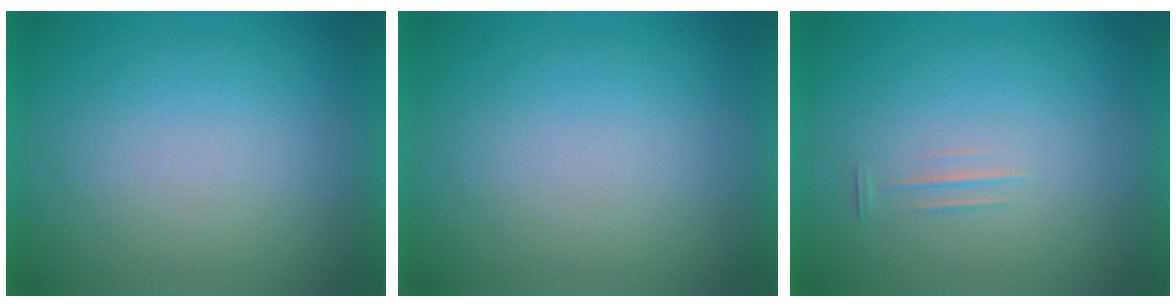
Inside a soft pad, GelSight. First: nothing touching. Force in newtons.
{"total": 0.0}
{"total": 1.6}